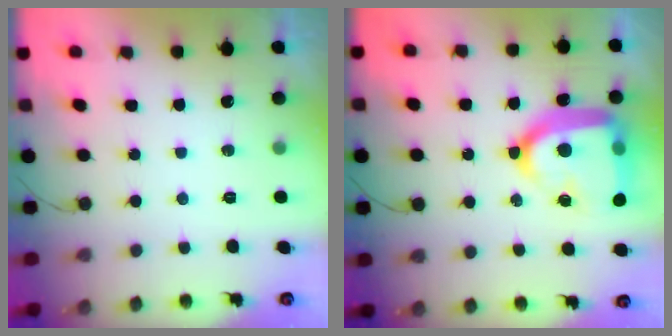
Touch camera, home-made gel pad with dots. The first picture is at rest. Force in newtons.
{"total": 24.5, "press": 24.4, "slide": 2.1}